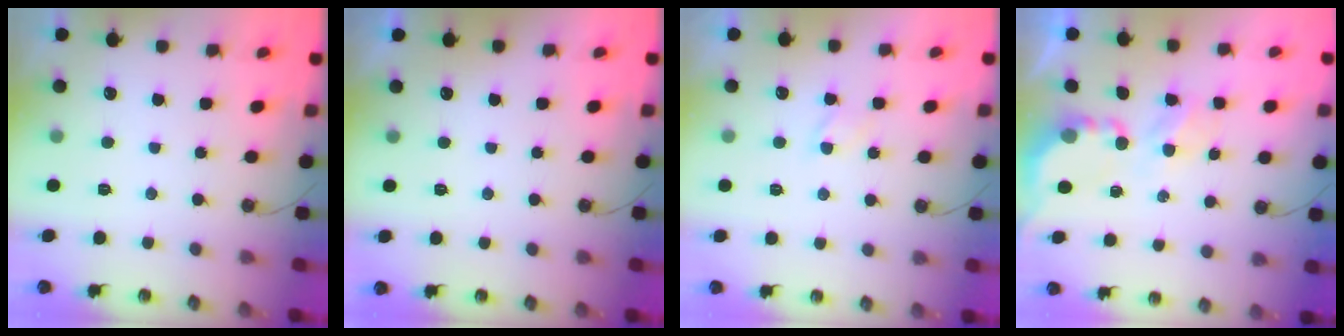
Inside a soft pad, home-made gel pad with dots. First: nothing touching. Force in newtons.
{"total": 0.0}
{"total": 4.8, "press": 4.7, "slide": 0.6}
{"total": 5.2, "press": 5.2, "slide": 0.4}